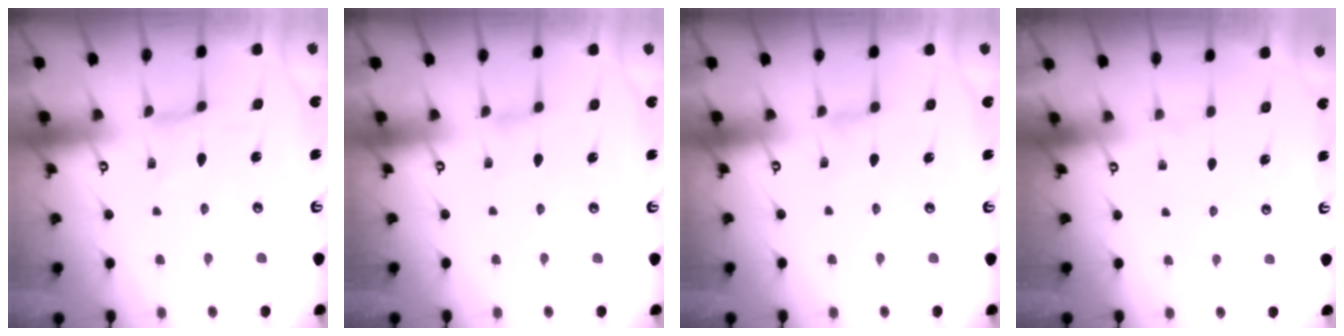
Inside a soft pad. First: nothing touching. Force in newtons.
{"total": 0.9, "press": 0.9, "slide": 0.3}
{"total": 0.9, "press": 0.8, "slide": 0.4}
{"total": 0.0}